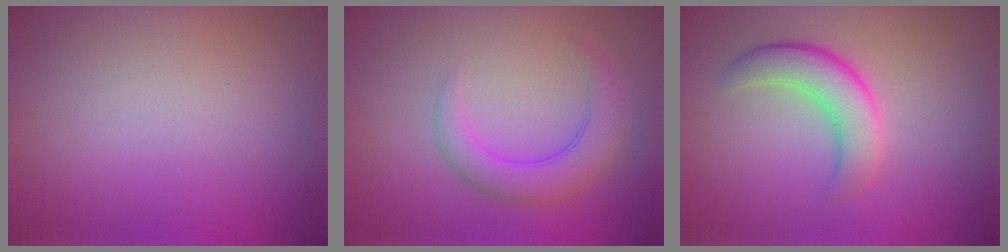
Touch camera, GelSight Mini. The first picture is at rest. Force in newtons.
{"total": 3.6, "press": 3.6, "slide": 0.2}
{"total": 4.0, "press": 4.0, "slide": 0.2}